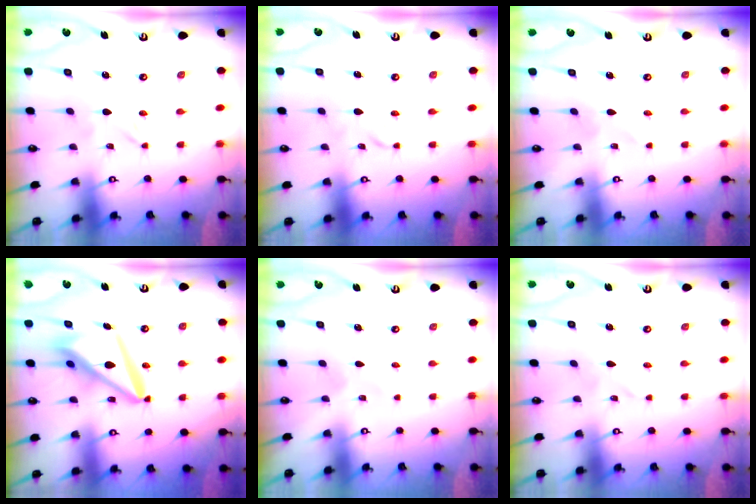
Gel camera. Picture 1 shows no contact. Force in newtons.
{"total": 2.4, "press": 2.4, "slide": 0.3}
{"total": 2.4, "press": 2.3, "slide": 0.3}
{"total": 13.7, "press": 13.6, "slide": 1.8}
{"total": 0.7, "press": 0.7, "slide": 0.1}
{"total": 3.1, "press": 3.1, "slide": 0.4}